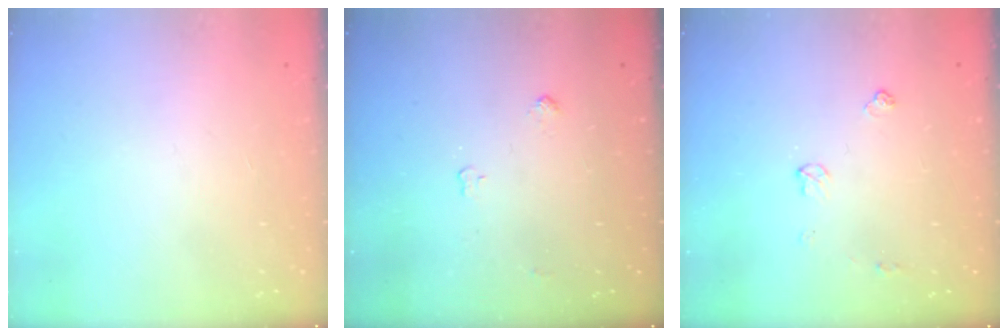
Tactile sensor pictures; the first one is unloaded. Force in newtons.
{"total": 3.5, "press": 3.4, "slide": 0.6}
{"total": 5.3, "press": 5.2, "slide": 0.7}